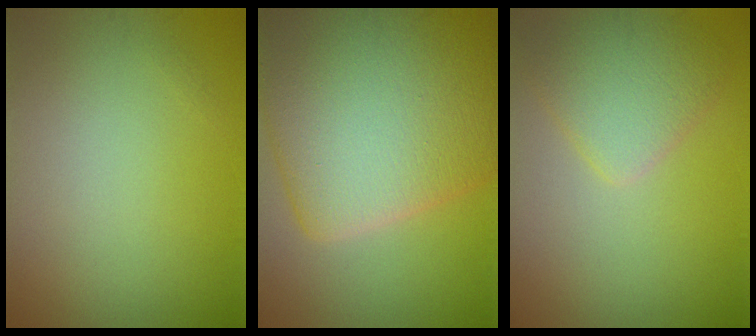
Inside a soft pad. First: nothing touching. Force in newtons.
{"total": 13.0, "press": 13.0, "slide": 0.5}
{"total": 3.4, "press": 3.4, "slide": 0.2}